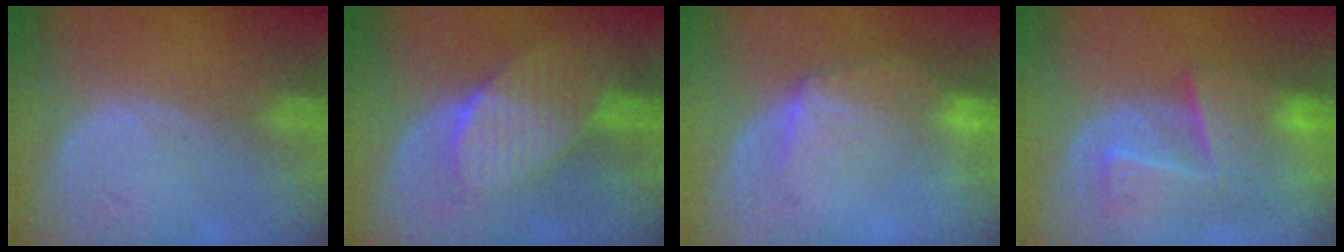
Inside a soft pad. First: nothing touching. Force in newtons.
{"total": 7.7, "press": 6.9, "slide": 3.4}
{"total": 6.9, "press": 6.4, "slide": 2.7}
{"total": 9.3, "press": 8.3, "slide": 4.2}